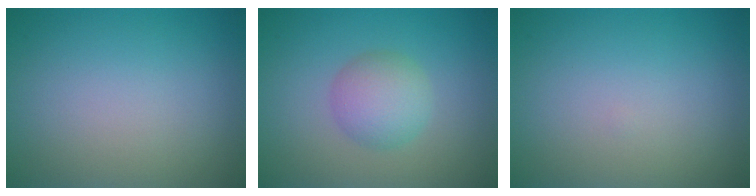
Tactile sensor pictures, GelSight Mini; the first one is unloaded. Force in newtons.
{"total": 3.4, "press": 3.4, "slide": 0.1}
{"total": 0.0}